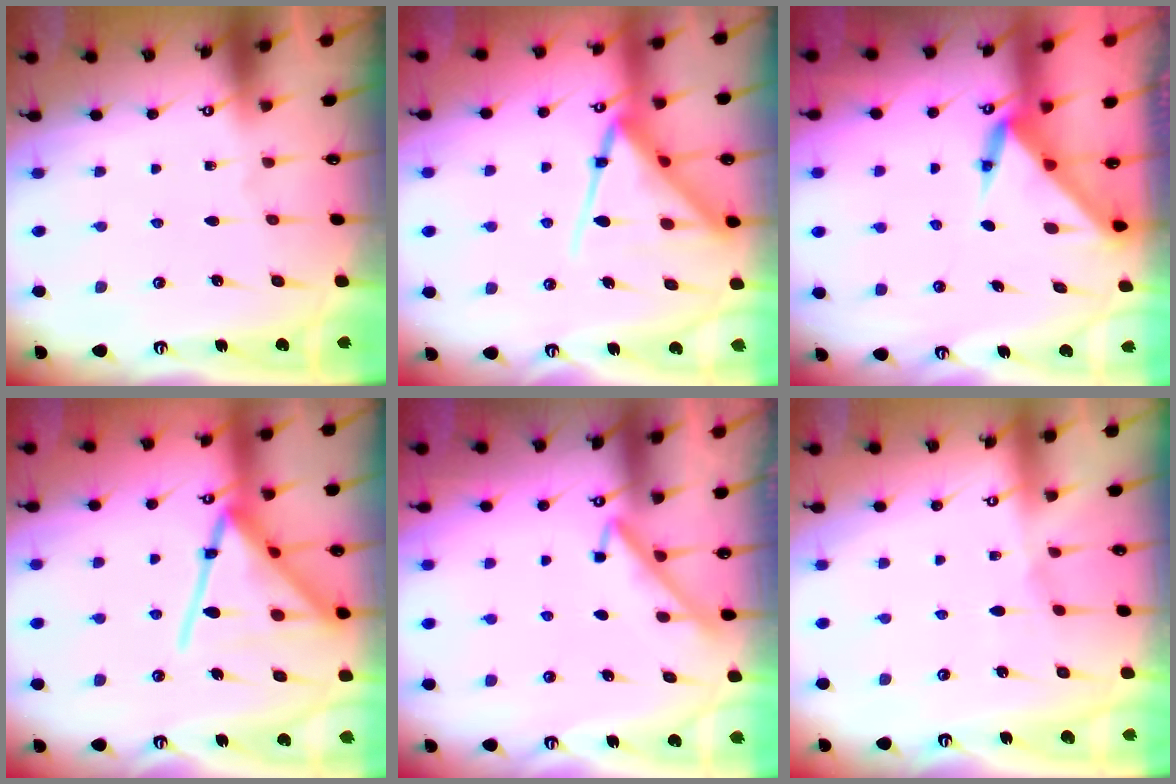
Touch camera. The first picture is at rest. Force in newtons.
{"total": 14.9, "press": 14.8, "slide": 1.5}
{"total": 3.6, "press": 3.6, "slide": 0.2}
{"total": 19.5, "press": 19.4, "slide": 1.7}
{"total": 4.0, "press": 3.9, "slide": 0.5}
{"total": 3.7, "press": 3.6, "slide": 0.5}